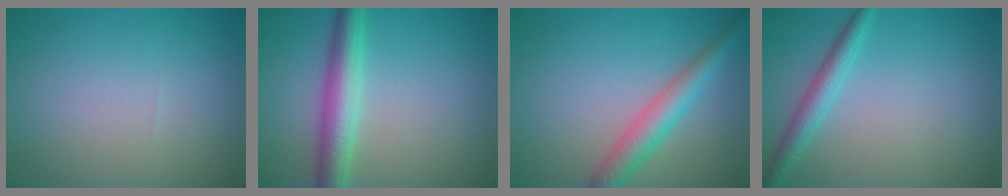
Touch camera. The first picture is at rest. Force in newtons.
{"total": 4.7, "press": 4.7, "slide": 0.1}
{"total": 3.9, "press": 3.9, "slide": 0.1}
{"total": 2.6, "press": 2.6, "slide": 0.1}